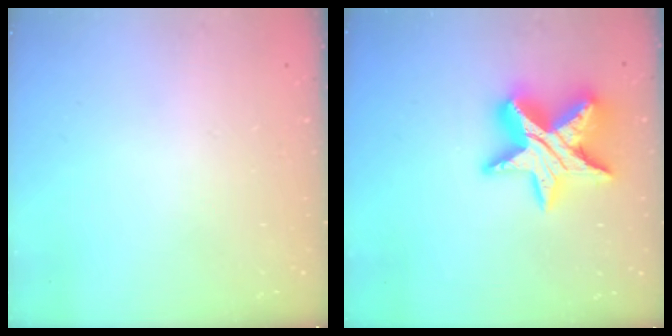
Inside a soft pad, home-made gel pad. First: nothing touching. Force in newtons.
{"total": 17.8, "press": 17.7, "slide": 1.3}